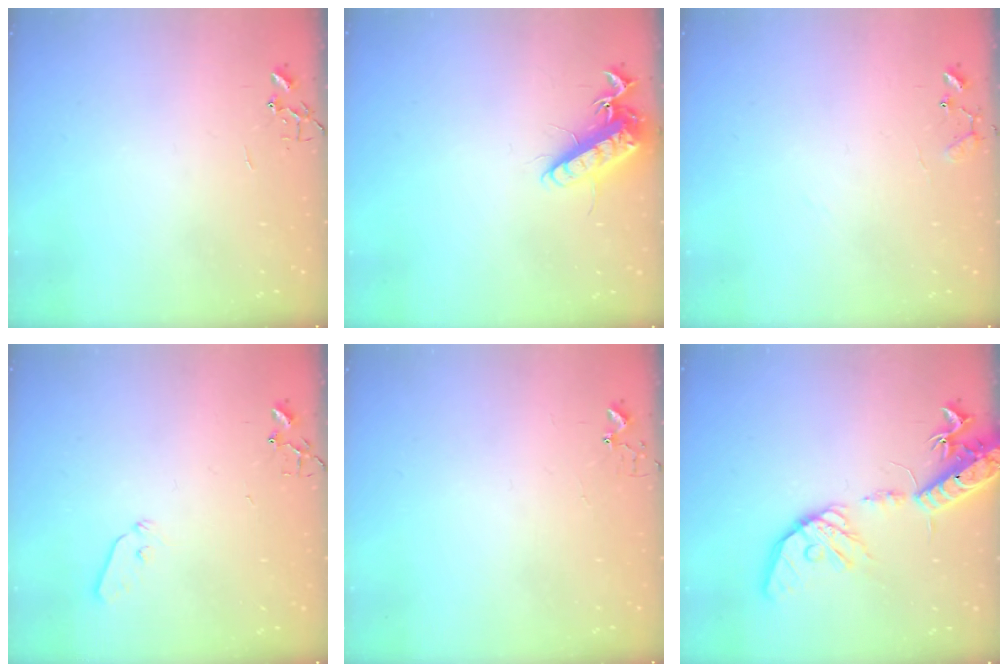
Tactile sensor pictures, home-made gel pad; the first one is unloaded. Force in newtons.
{"total": 14.3, "press": 14.1, "slide": 2.1}
{"total": 8.6, "press": 8.6, "slide": 0.5}
{"total": 5.0, "press": 5.0, "slide": 0.6}
{"total": 2.7, "press": 2.7, "slide": 0.2}
{"total": 19.4, "press": 19.1, "slide": 3.3}